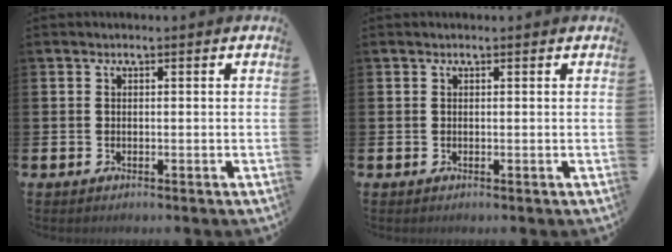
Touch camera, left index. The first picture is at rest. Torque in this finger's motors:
{"motor_torque": [0.87, -1.27, 0.17, 0.01]}